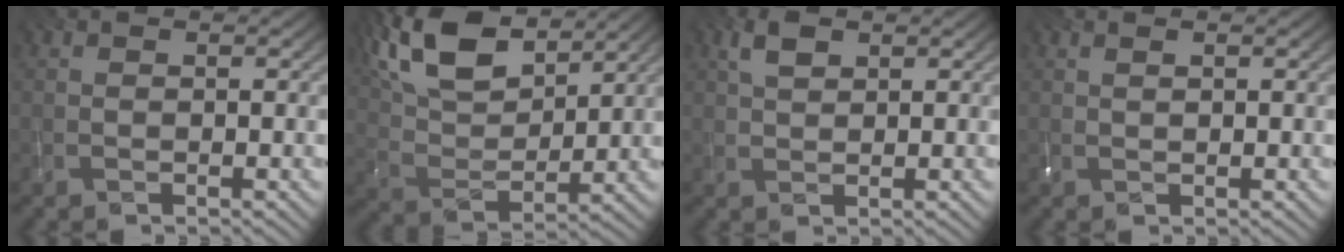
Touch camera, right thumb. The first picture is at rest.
{"total": 13.0, "force": [8.2, 5.3, 8.5], "torque": [-0.192, 0.026, 0.143]}
{"total": 1.5, "force": [0.8, 0.4, 1.2], "torque": [-0.027, 0.002, 0.021]}
{"total": 0.8, "force": [0.2, -0.2, 0.8], "torque": [-0.009, 0.001, 0.011]}